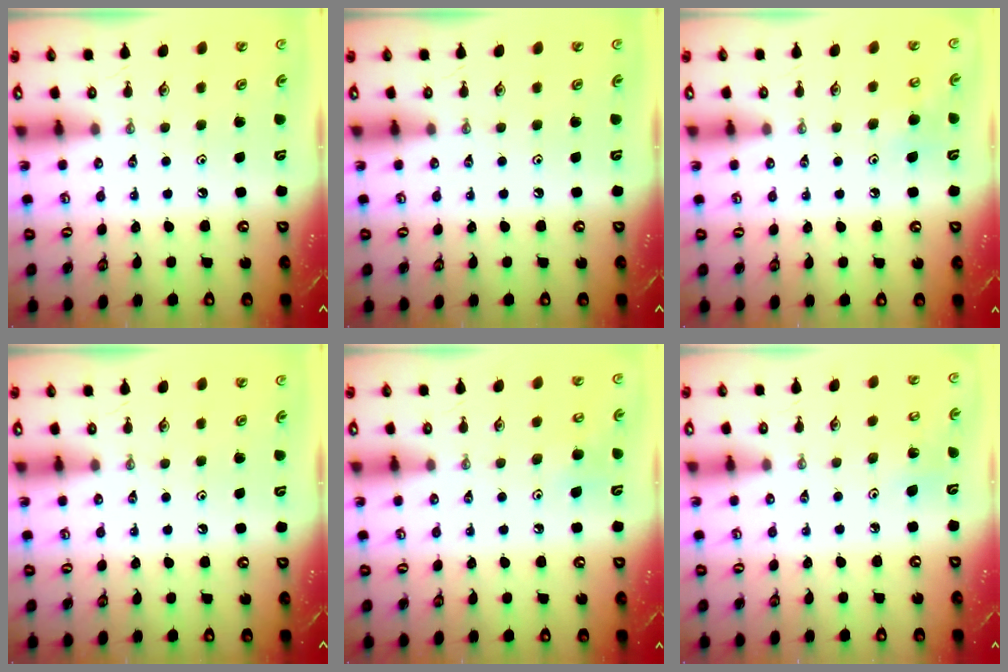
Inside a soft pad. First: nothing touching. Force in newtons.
{"total": 0.0}
{"total": 7.1, "press": 7.1, "slide": 0.6}
{"total": 0.0}
{"total": 7.6, "press": 7.4, "slide": 1.9}
{"total": 5.4, "press": 5.1, "slide": 1.9}